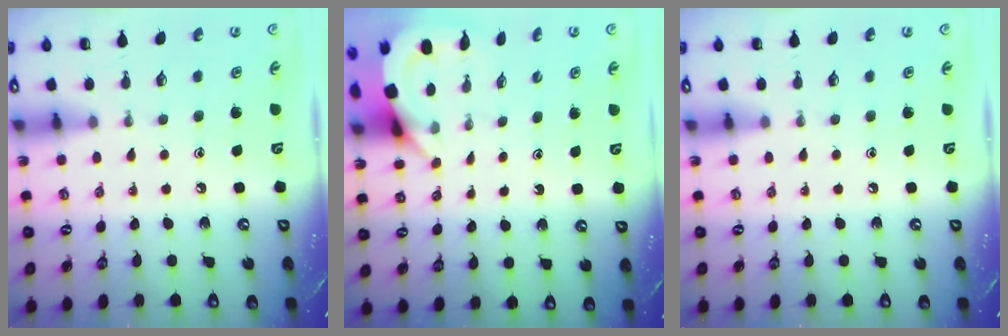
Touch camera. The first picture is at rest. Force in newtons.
{"total": 3.8, "press": 3.8, "slide": 0.2}
{"total": 0.0}